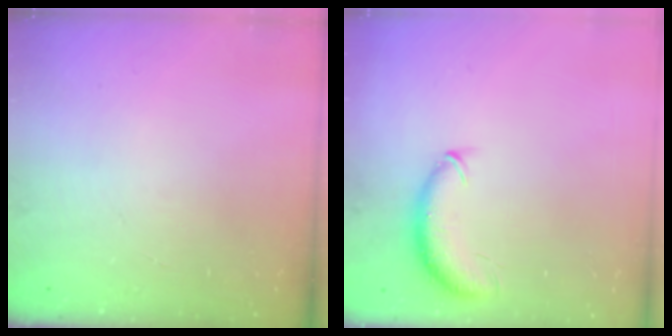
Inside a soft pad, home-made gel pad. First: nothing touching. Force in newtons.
{"total": 8.7, "press": 8.6, "slide": 1.6}